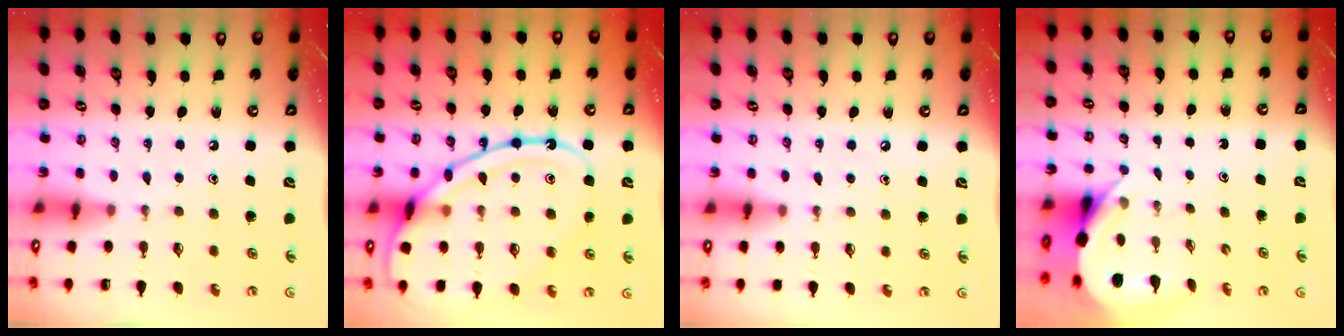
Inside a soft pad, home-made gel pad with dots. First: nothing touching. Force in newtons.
{"total": 21.6, "press": 21.5, "slide": 2.0}
{"total": 2.5, "press": 2.5, "slide": 0.4}
{"total": 4.8, "press": 4.8, "slide": 0.4}